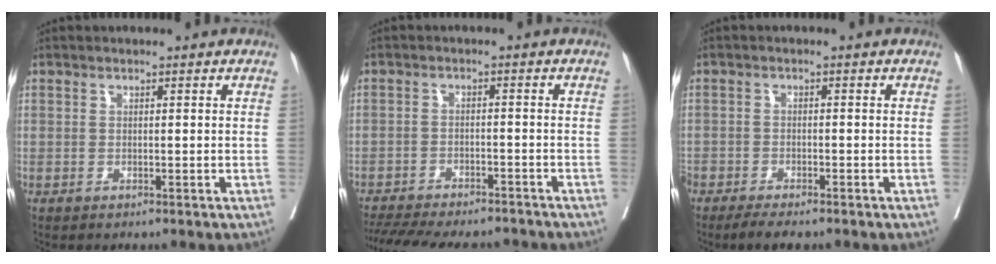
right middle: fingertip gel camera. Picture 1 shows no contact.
{"total": 16.4, "force": [-14.7, 3.8, 6.2], "torque": [-0.149, -0.015, -0.205]}
{"total": 5.1, "force": [-4.2, 1.0, 2.7], "torque": [-0.041, -0.012, -0.068]}